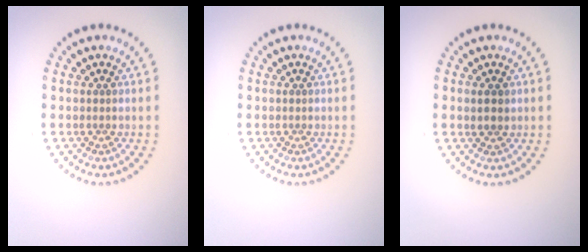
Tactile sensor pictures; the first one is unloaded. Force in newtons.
{"total": 0.0}
{"total": 1.5, "press": 1.4, "slide": 0.4}